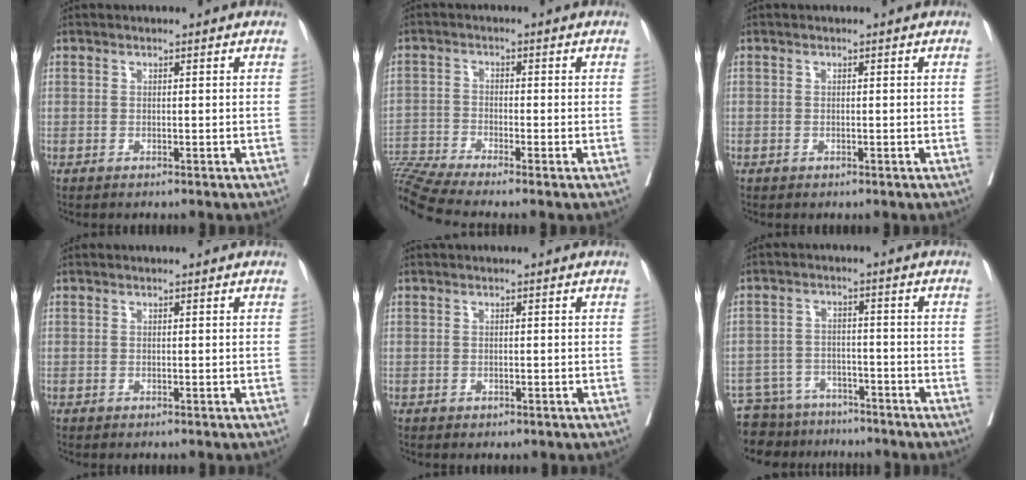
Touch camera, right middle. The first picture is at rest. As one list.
[{"total": 10.3, "force": [-9.0, -1.4, 4.8], "torque": [-0.101, -0.007, -0.162]}, {"total": 0.6, "force": [-0.2, 0.5, 0.0], "torque": [0.000, 0.004, -0.006]}, {"total": 0.0}, {"total": 0.5, "force": [-0.2, 0.4, 0.2], "torque": [-0.004, 0.002, 0.002]}, {"total": 8.9, "force": [-7.7, 4.5, 0.5], "torque": [-0.016, 0.016, -0.114]}]